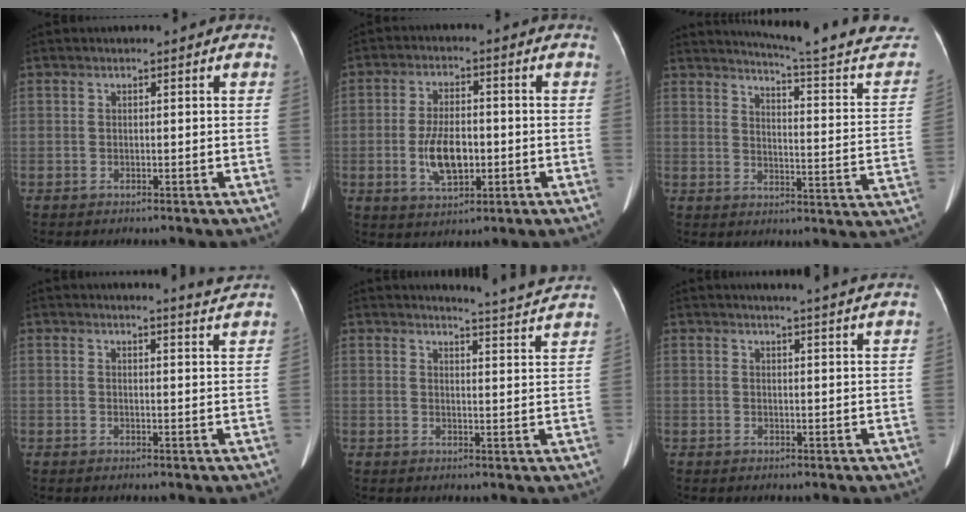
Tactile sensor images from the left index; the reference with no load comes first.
{"total": 7.5, "force": [-1.6, 3.5, 6.4], "torque": [-0.132, 0.003, -0.021]}
{"total": 22.6, "force": [21.5, 0.3, 7.2], "torque": [-0.096, -0.106, 0.249]}
{"total": 3.8, "force": [3.6, -1.1, 0.3], "torque": [-0.017, -0.018, 0.035]}
{"total": 7.7, "force": [7.5, -1.6, 0.7], "torque": [-0.033, -0.034, 0.087]}
{"total": 10.6, "force": [9.7, -0.7, 4.2], "torque": [-0.055, -0.007, 0.098]}